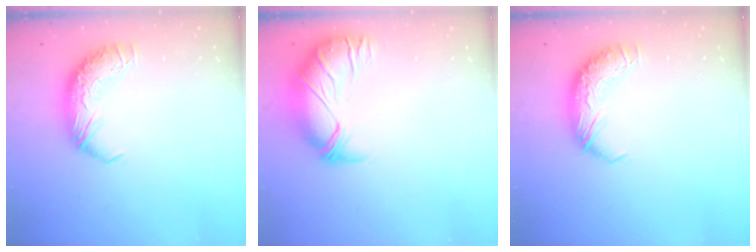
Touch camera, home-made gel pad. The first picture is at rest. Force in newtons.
{"total": 2.8, "press": 0.9, "slide": 2.6}
{"total": 0.0}